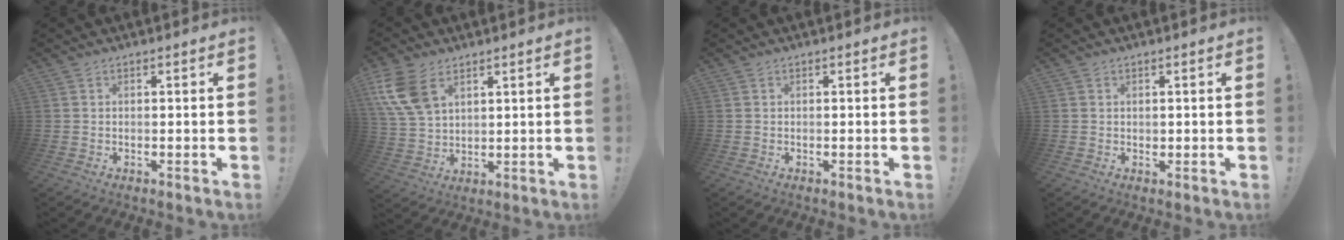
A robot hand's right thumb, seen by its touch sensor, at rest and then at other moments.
{"total": 11.9, "force": [5.8, 7.2, 7.3], "torque": [-0.157, -0.015, 0.116]}
{"total": 0.0}
{"total": 0.7, "force": [0.4, 0.6, 0.0], "torque": [0.007, -0.003, 0.006]}